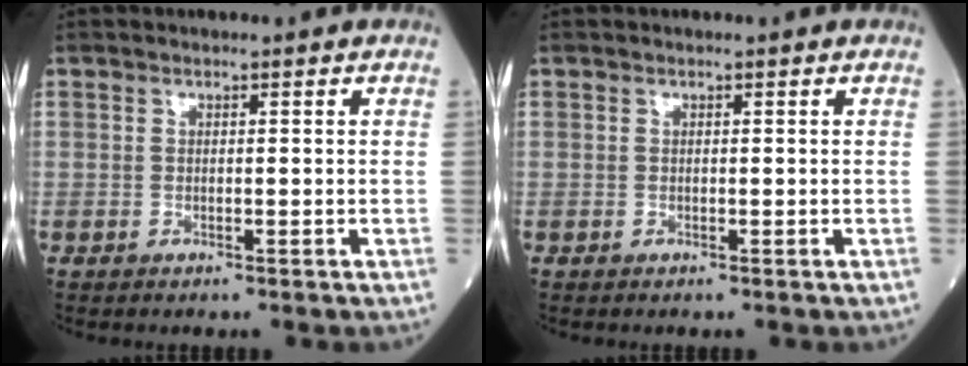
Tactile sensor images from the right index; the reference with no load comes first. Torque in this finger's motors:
{"motor_torque": [0.03, 0.12, 0.05, 0.01]}